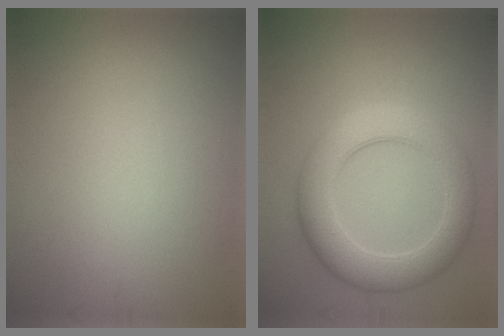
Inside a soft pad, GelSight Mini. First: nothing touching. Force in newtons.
{"total": 6.2, "press": 6.2, "slide": 0.2}